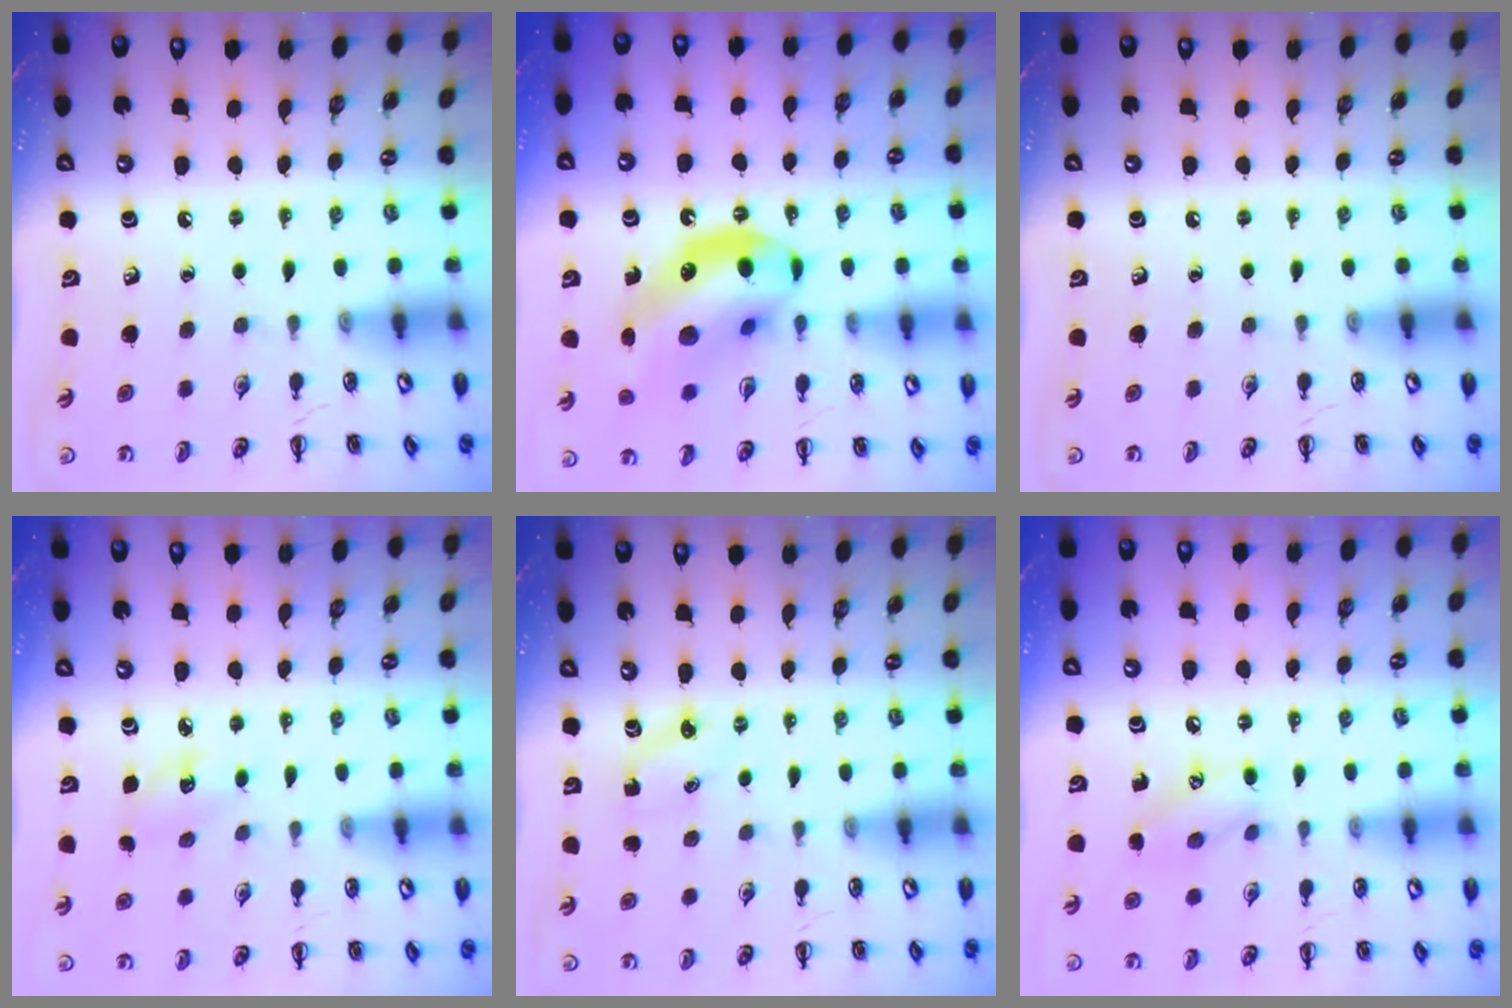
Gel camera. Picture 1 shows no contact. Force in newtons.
{"total": 16.6, "press": 16.0, "slide": 4.3}
{"total": 0.0}
{"total": 3.9, "press": 3.7, "slide": 1.0}
{"total": 2.9, "press": 2.8, "slide": 0.9}
{"total": 9.4, "press": 9.3, "slide": 1.1}